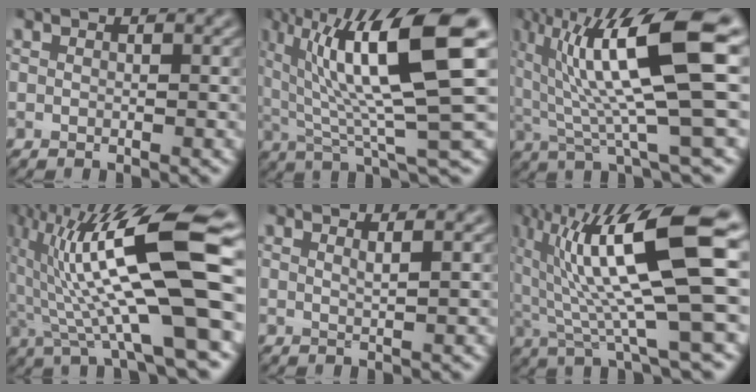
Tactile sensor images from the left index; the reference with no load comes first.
{"total": 13.1, "force": [4.5, 2.7, 12.0], "torque": [-0.187, 0.009, 0.078]}
{"total": 12.5, "force": [3.5, 2.5, 11.8], "torque": [-0.190, 0.005, 0.066]}
{"total": 15.8, "force": [2.5, 3.3, 15.3], "torque": [-0.260, 0.014, 0.045]}
{"total": 1.3, "force": [0.7, 0.4, 1.1], "torque": [-0.005, 0.002, 0.007]}
{"total": 14.0, "force": [3.7, 2.7, 13.3], "torque": [-0.223, 0.013, 0.070]}